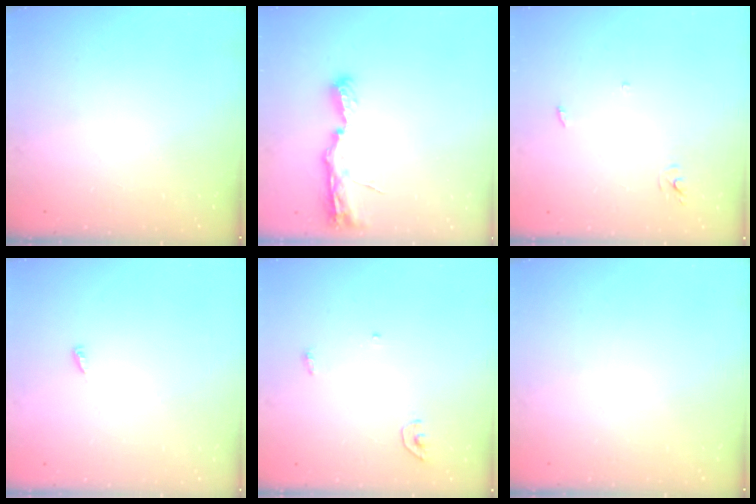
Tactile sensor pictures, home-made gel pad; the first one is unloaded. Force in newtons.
{"total": 8.0, "press": 8.0, "slide": 0.8}
{"total": 2.4, "press": 2.4, "slide": 0.2}
{"total": 2.5, "press": 2.5, "slide": 0.2}
{"total": 3.4, "press": 3.3, "slide": 0.3}
{"total": 0.0}